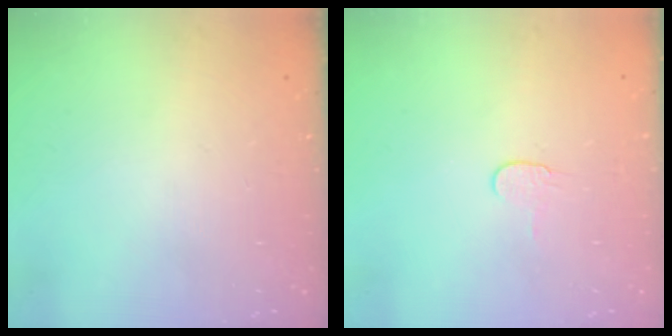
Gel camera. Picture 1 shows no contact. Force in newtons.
{"total": 3.7, "press": 3.7, "slide": 0.4}